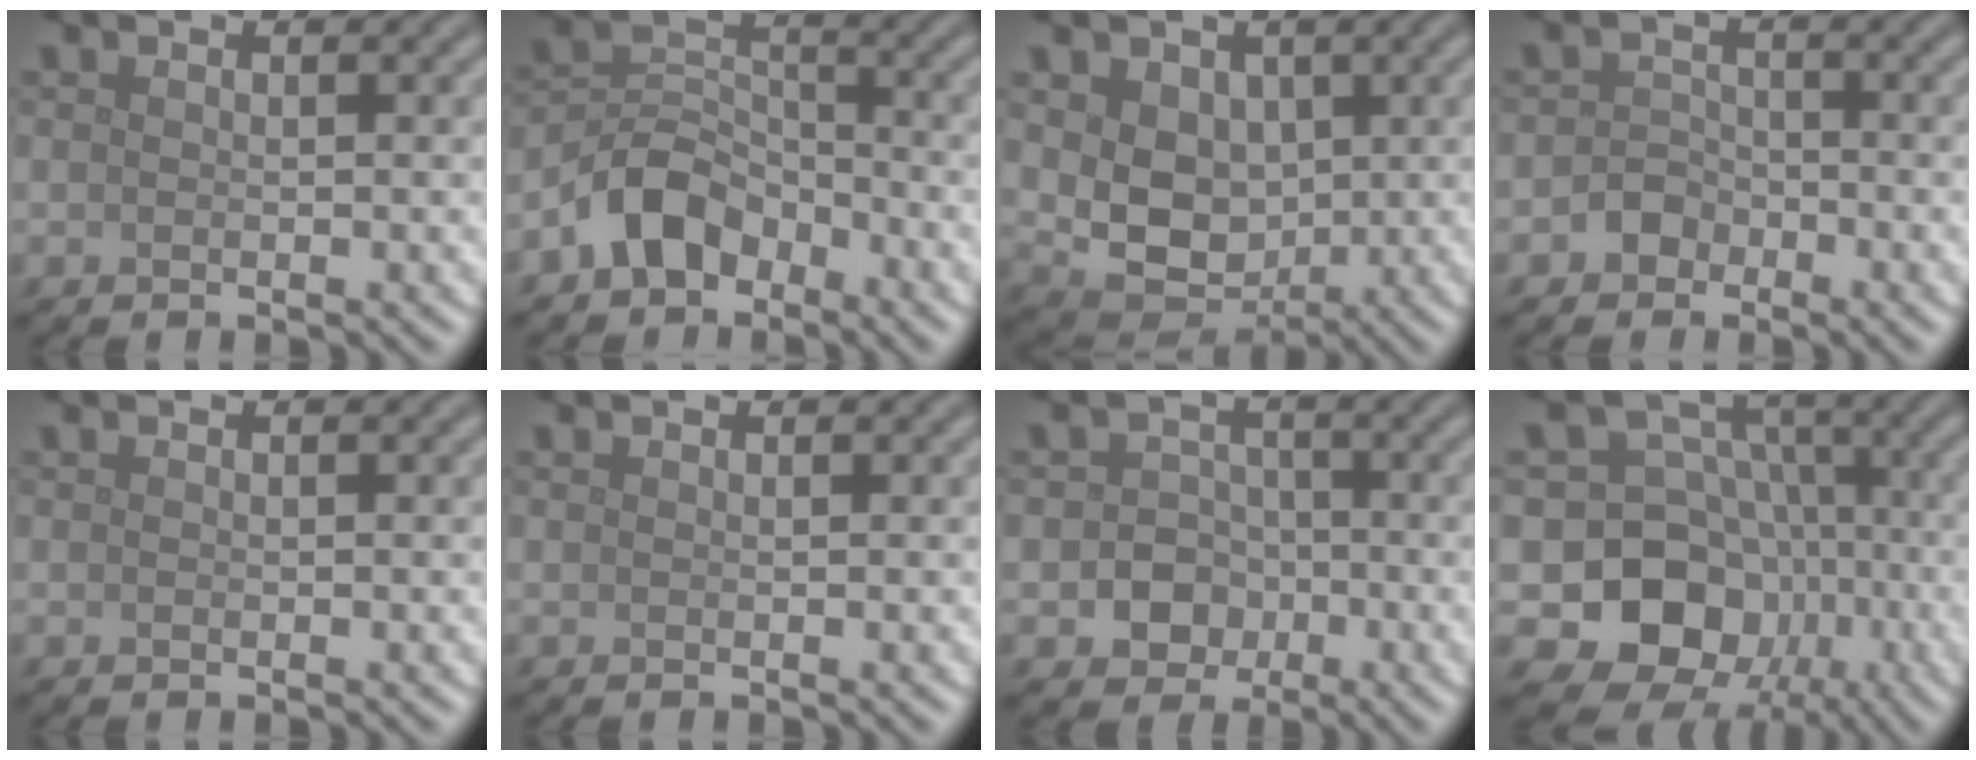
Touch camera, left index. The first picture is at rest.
{"total": 4.8, "force": [-3.1, 3.0, 2.1], "torque": [-0.035, 0.009, -0.070]}
{"total": 6.3, "force": [0.7, 4.9, 3.9], "torque": [-0.073, -0.016, 0.023]}
{"total": 1.8, "force": [-1.1, 1.4, 0.4], "torque": [0.000, 0.008, -0.023]}
{"total": 0.0}
{"total": 0.0}
{"total": 3.8, "force": [-1.1, 3.4, 1.4], "torque": [0.011, 0.001, -0.035]}
{"total": 11.6, "force": [-4.0, 10.1, 4.3], "torque": [-0.071, 0.010, -0.099]}